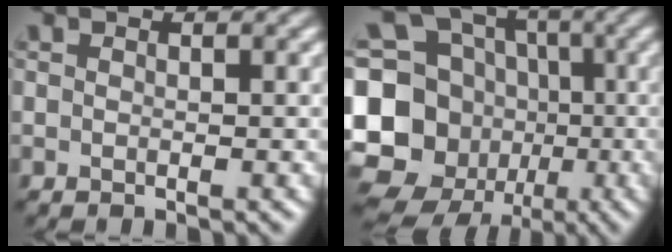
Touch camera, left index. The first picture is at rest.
{"total": 17.3, "force": [-4.3, 15.5, 6.5], "torque": [-0.176, 0.003, -0.087]}